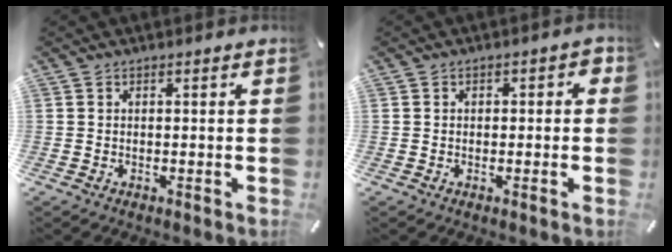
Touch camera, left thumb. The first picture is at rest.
{"total": 1.8, "force": [-0.7, 1.3, 1.0], "torque": [-0.017, 0.010, -0.016]}